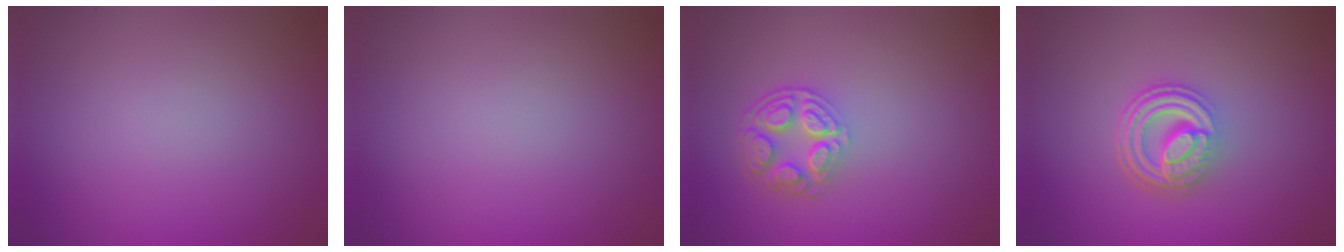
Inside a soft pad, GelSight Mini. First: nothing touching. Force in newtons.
{"total": 0.0}
{"total": 4.2, "press": 3.2, "slide": 2.7}
{"total": 4.8, "press": 3.3, "slide": 3.5}